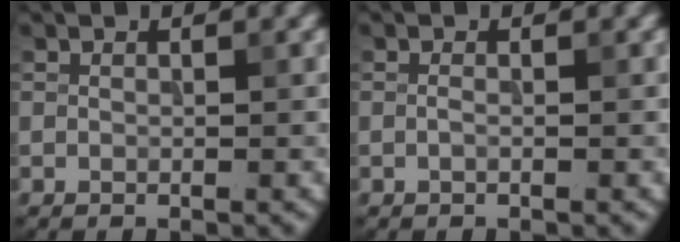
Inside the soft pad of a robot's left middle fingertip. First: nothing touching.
{"total": 0.5, "force": [-0.2, 0.1, 0.4], "torque": [-0.012, -0.001, -0.004]}